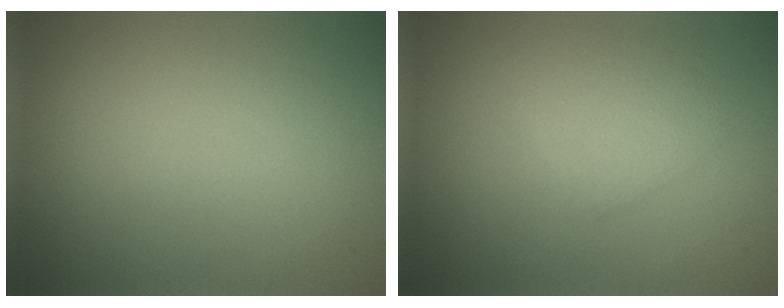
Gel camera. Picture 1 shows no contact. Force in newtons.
{"total": 2.2, "press": 2.2, "slide": 0.1}